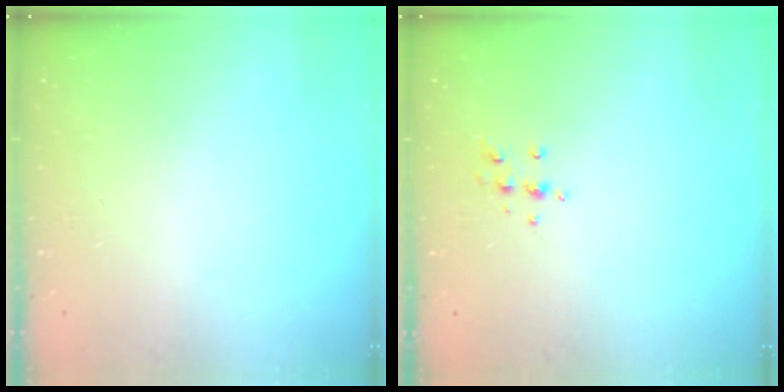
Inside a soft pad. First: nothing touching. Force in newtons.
{"total": 6.2, "press": 6.1, "slide": 0.7}